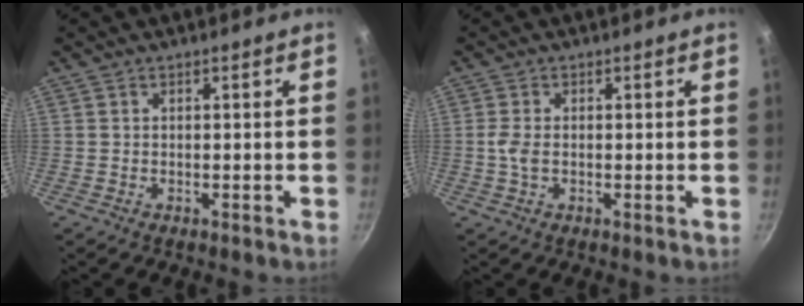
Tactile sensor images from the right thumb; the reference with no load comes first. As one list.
[{"total": 2.5, "force": [-0.1, 1.1, 2.2], "torque": [-0.056, 0.002, -0.006]}]